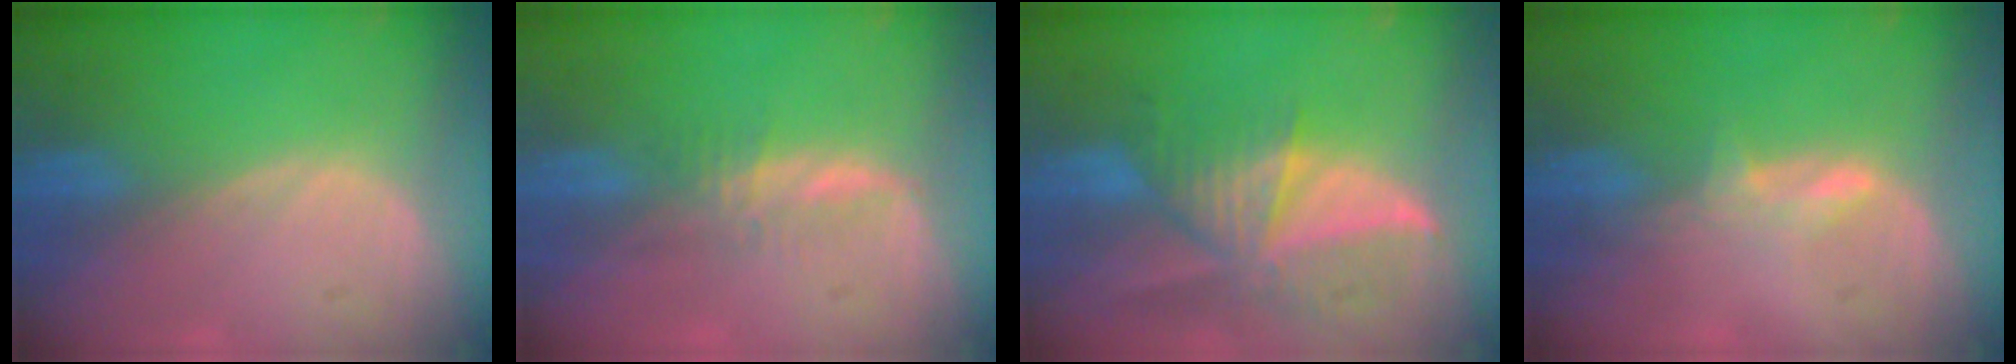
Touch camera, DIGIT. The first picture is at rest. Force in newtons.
{"total": 2.8, "press": 2.7, "slide": 0.5}
{"total": 9.8, "press": 8.6, "slide": 4.7}
{"total": 2.3, "press": 2.3, "slide": 0.4}